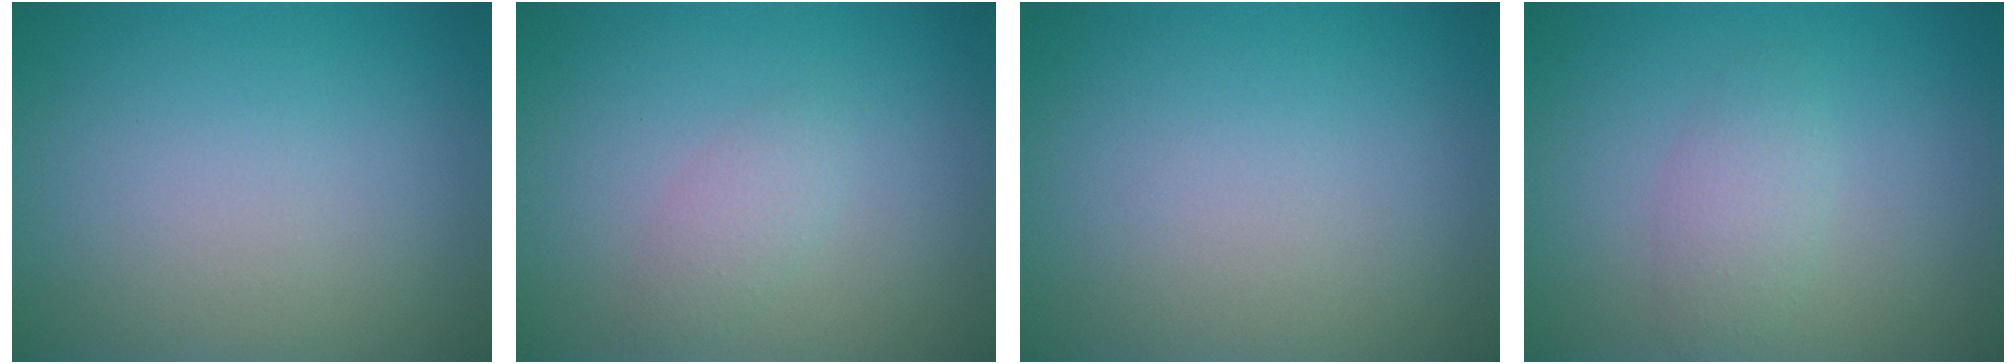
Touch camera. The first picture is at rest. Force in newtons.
{"total": 1.5, "press": 1.5, "slide": 0.1}
{"total": 0.0}
{"total": 2.1, "press": 2.0, "slide": 0.0}